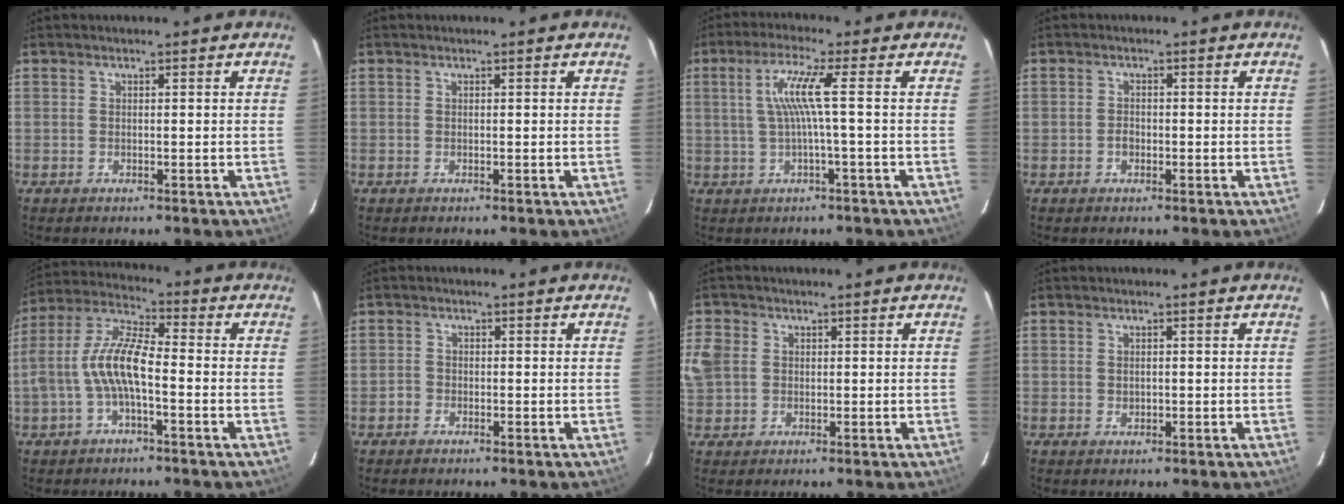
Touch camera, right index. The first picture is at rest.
{"total": 0.0}
{"total": 5.9, "force": [0.2, -1.2, 5.8], "torque": [-0.115, 0.001, 0.010]}
{"total": 1.5, "force": [-0.6, 1.2, 0.7], "torque": [-0.011, 0.004, -0.009]}
{"total": 10.2, "force": [-2.4, 3.1, 9.5], "torque": [-0.206, 0.013, -0.045]}
{"total": 1.5, "force": [-0.9, 1.1, 0.0], "torque": [0.000, 0.006, -0.018]}
{"total": 7.4, "force": [0.5, 6.6, 3.3], "torque": [-0.089, 0.013, 0.011]}
{"total": 0.8, "force": [0.1, 0.7, 0.4], "torque": [-0.005, 0.001, 0.003]}